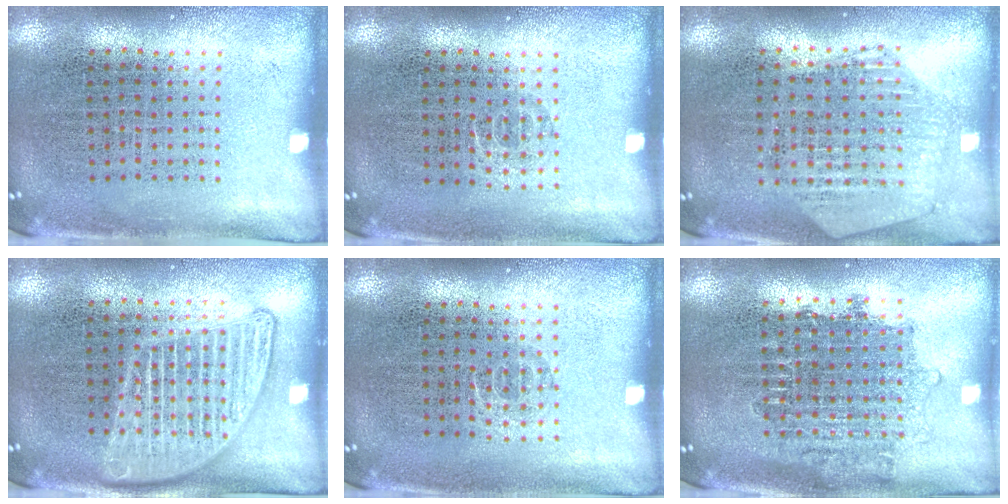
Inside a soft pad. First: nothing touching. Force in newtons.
{"total": 0.6, "press": 0.4, "slide": 0.4}
{"total": 1.2, "press": 1.2, "slide": 0.2}
{"total": 2.9, "press": 2.9, "slide": 0.3}
{"total": 0.6, "press": 0.4, "slide": 0.4}
{"total": 1.6, "press": 1.3, "slide": 0.9}